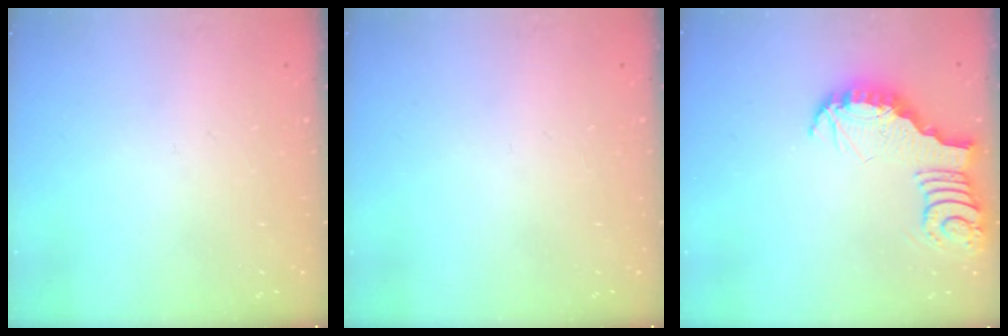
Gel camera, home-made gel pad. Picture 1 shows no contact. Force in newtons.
{"total": 0.0}
{"total": 3.5, "press": 3.4, "slide": 0.7}